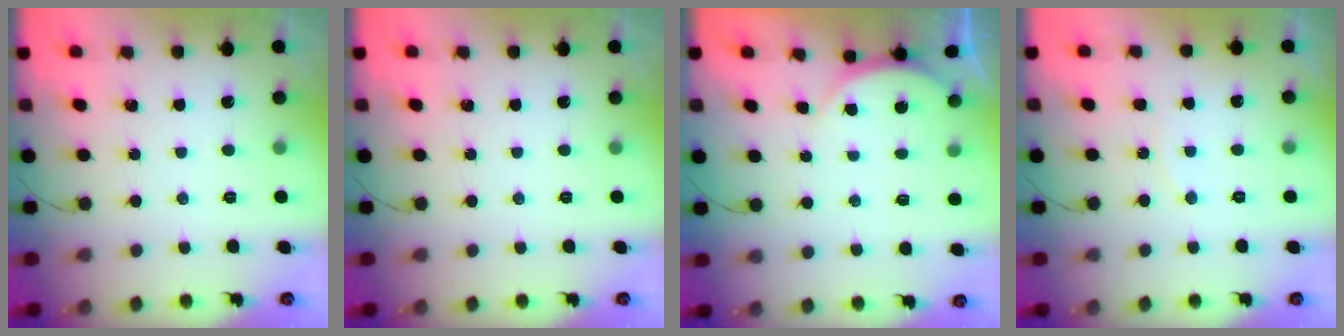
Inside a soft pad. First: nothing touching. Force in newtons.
{"total": 0.0}
{"total": 3.6, "press": 3.1, "slide": 1.8}
{"total": 5.6, "press": 5.6, "slide": 0.5}